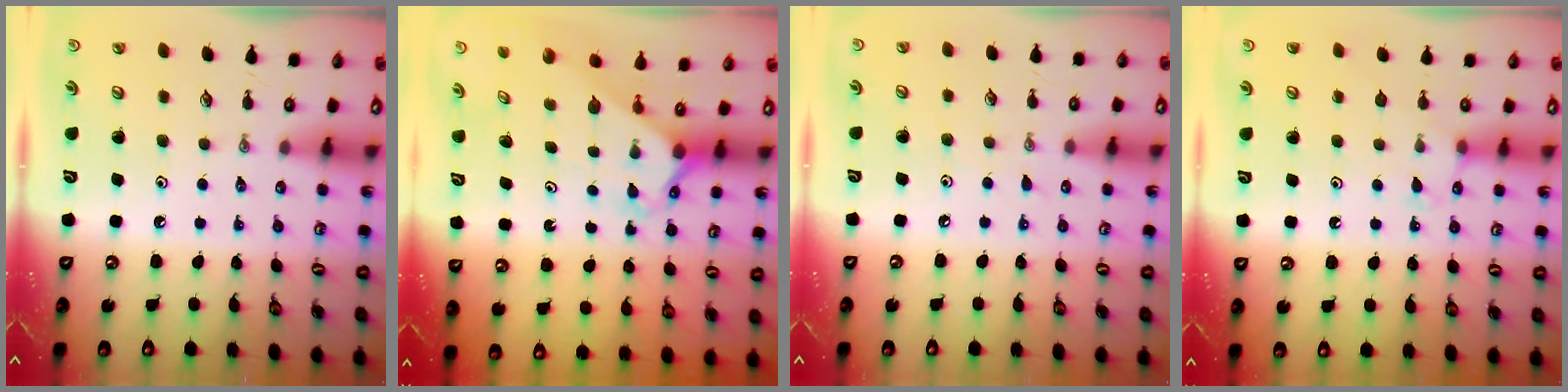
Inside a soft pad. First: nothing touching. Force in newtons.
{"total": 2.0, "press": 2.0, "slide": 0.2}
{"total": 3.0, "press": 3.0, "slide": 0.3}
{"total": 6.6, "press": 6.6, "slide": 0.6}